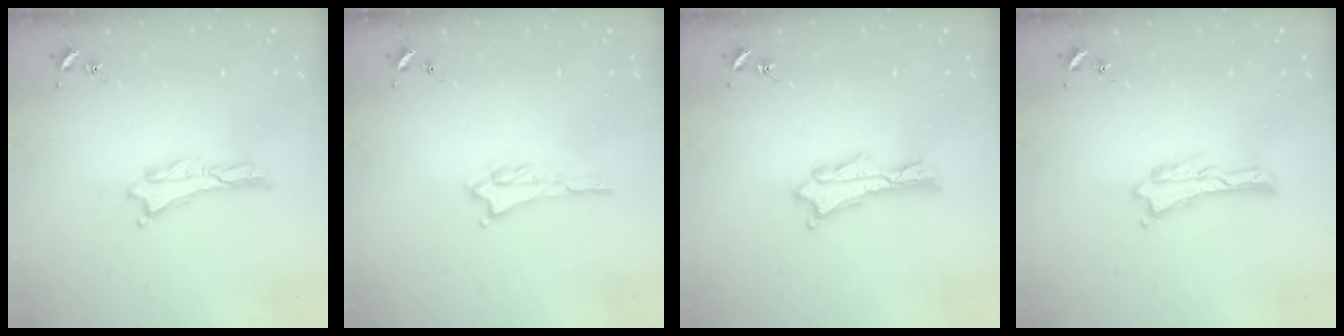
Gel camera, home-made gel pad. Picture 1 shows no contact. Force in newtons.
{"total": 1.2, "press": 1.2, "slide": 0.2}
{"total": 1.2, "press": 1.2, "slide": 0.2}
{"total": 0.0}